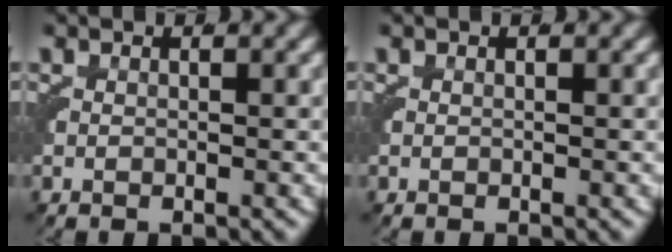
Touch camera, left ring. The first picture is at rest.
{"total": 0.0}